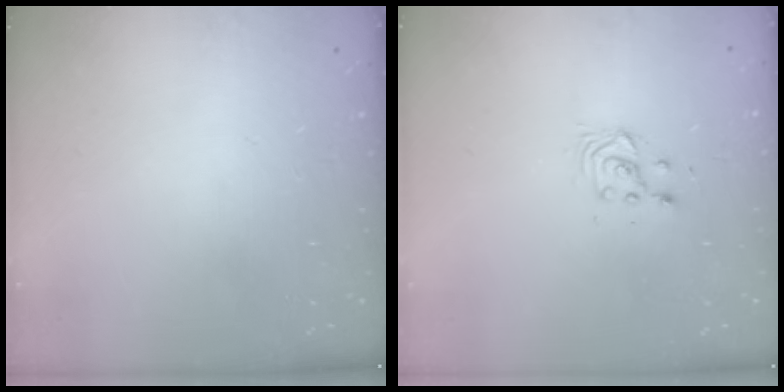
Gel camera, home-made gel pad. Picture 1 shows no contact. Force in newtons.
{"total": 3.1, "press": 3.1, "slide": 0.3}